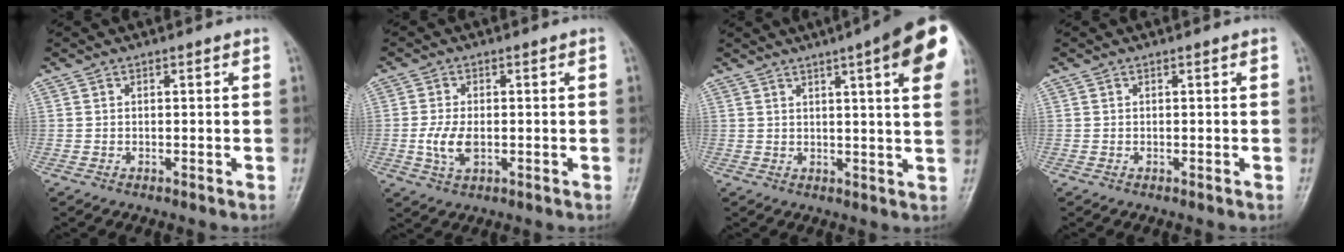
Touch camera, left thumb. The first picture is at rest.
{"total": 5.0, "force": [-0.7, 2.8, 4.1], "torque": [-0.090, -0.002, -0.014]}
{"total": 16.0, "force": [7.2, 2.7, 14.0], "torque": [-0.167, -0.011, 0.081]}
{"total": 0.0}